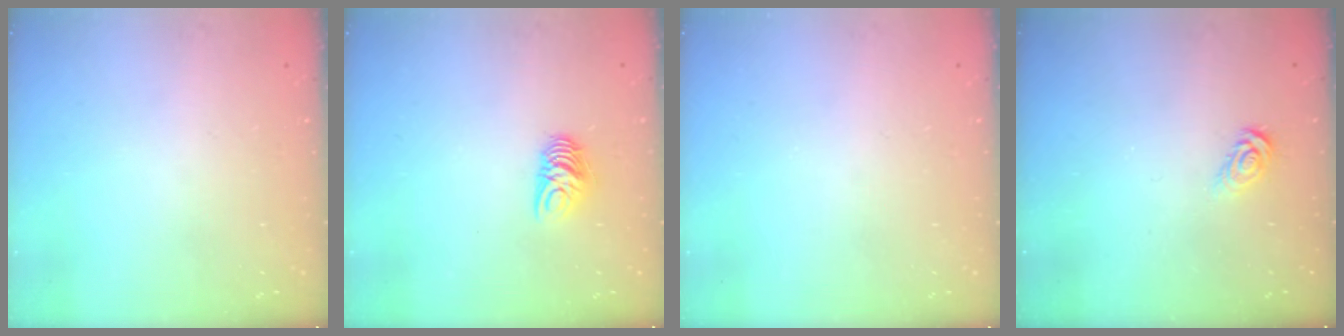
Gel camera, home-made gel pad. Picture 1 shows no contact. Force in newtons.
{"total": 6.2, "press": 6.2, "slide": 0.4}
{"total": 0.0}
{"total": 3.6, "press": 3.6, "slide": 0.1}